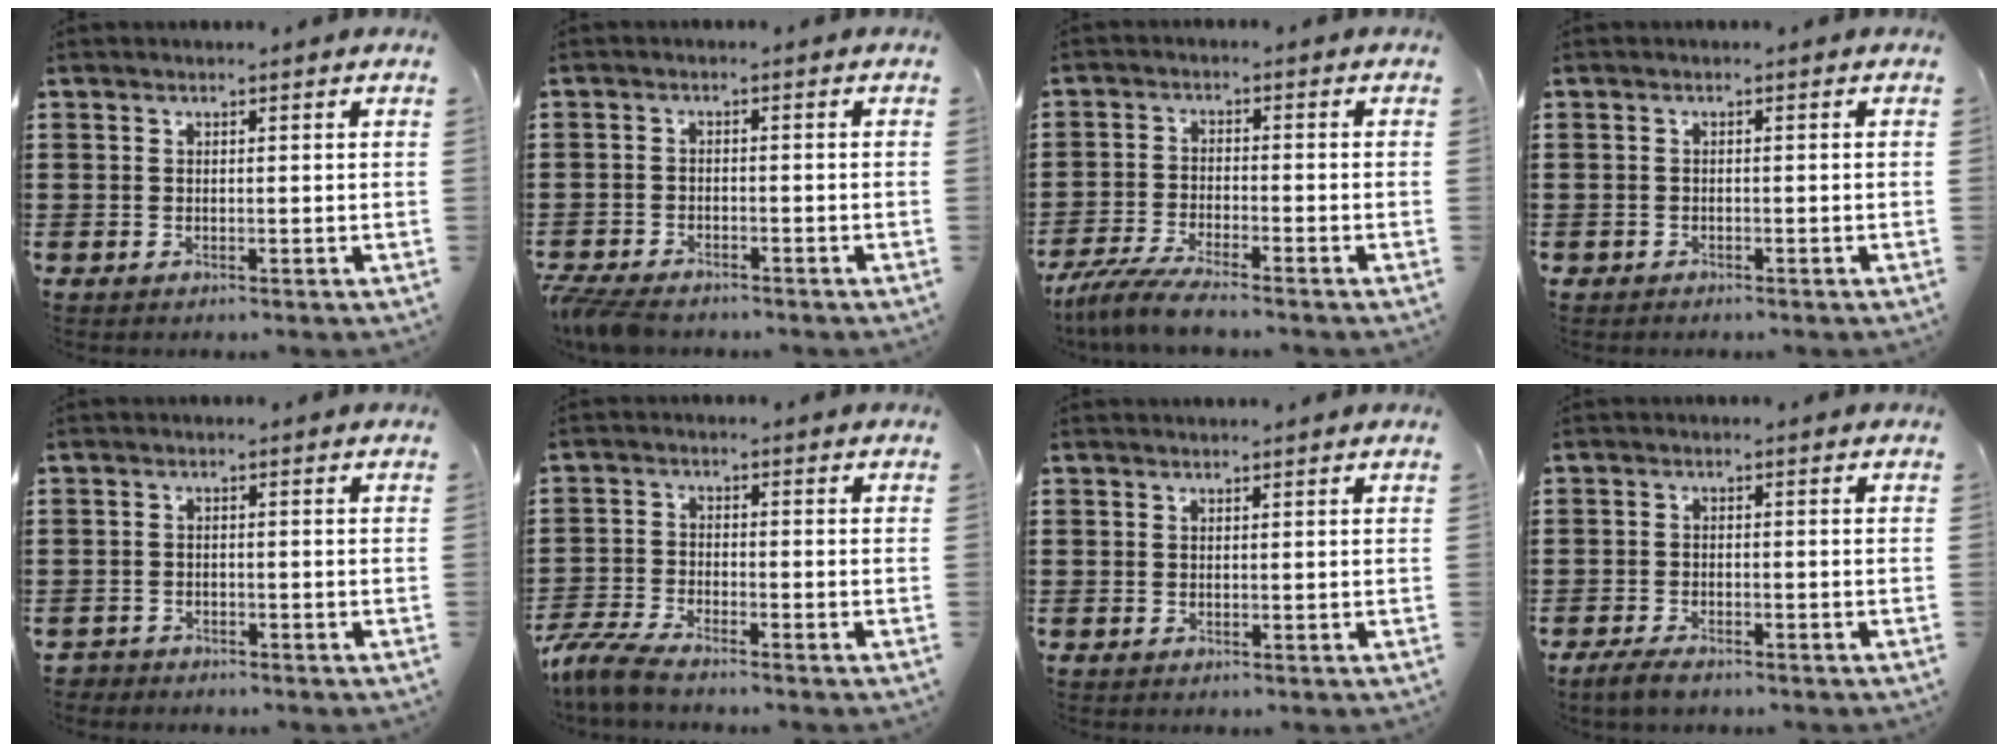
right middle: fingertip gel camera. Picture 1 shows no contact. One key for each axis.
{"total": 3.2, "fx": -3.0, "fy": 0.7, "fz": 0.8, "tx": -0.038, "ty": -0.006, "tz": -0.069}
{"total": 5.2, "fx": -4.7, "fy": 0.1, "fz": 2.1, "tx": -0.056, "ty": -0.014, "tz": -0.093}
{"total": 0.7, "fx": -0.7, "fy": 0.3, "fz": -0.1, "tx": -0.001, "ty": 0.000, "tz": -0.015}
{"total": 1.7, "fx": -1.7, "fy": 0.4, "fz": -0.2, "tx": -0.003, "ty": -0.002, "tz": -0.037}
{"total": 4.7, "fx": -4.3, "fy": 0.4, "fz": 1.9, "tx": -0.068, "ty": -0.014, "tz": -0.091}
{"total": 0.0}
{"total": 2.4, "fx": -1.9, "fy": 0.7, "fz": 1.2, "tx": -0.035, "ty": -0.002, "tz": -0.041}